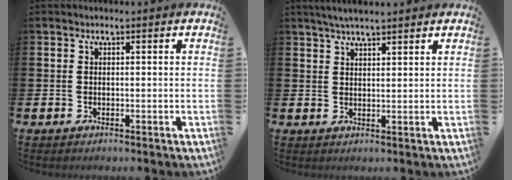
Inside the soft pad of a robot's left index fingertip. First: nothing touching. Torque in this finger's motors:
{"motor_torque": [0.29, -0.25, 0.03, 0.05]}